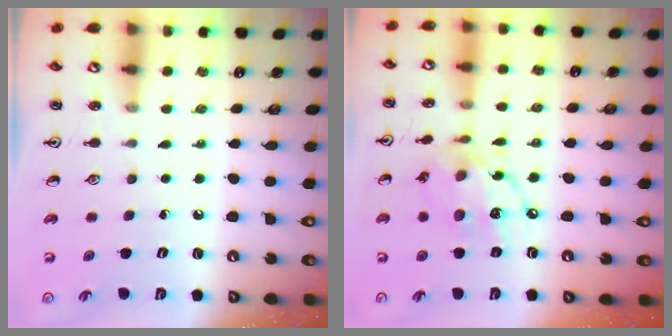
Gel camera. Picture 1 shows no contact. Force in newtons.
{"total": 14.0, "press": 14.0, "slide": 0.8}